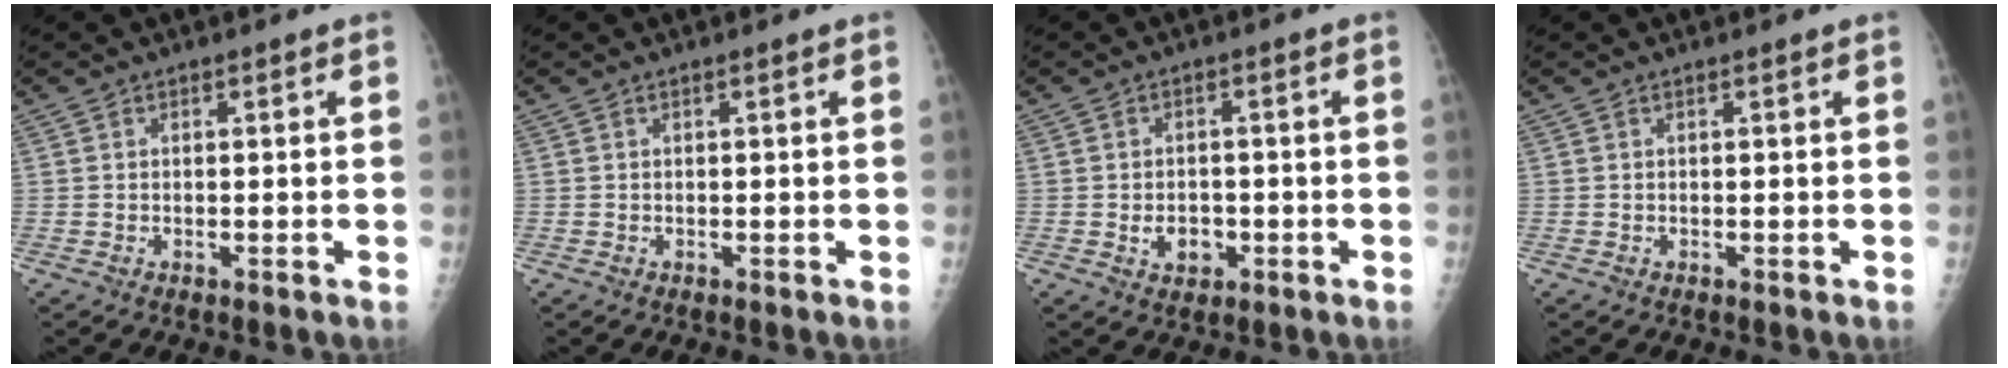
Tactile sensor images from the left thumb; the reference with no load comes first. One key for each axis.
{"total": 0.0}
{"total": 3.9, "fx": -1.1, "fy": 3.1, "fz": 2.2, "tx": -0.020, "ty": 0.006, "tz": -0.012}
{"total": 0.0}